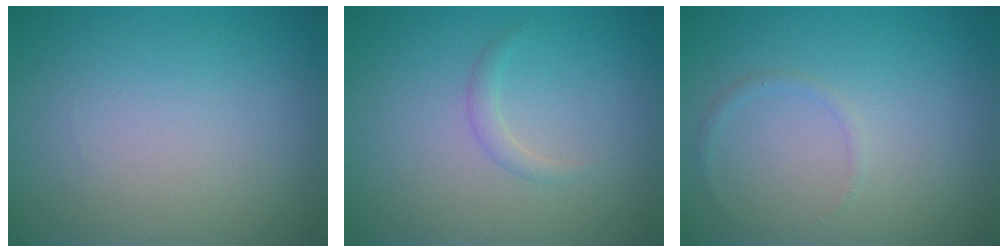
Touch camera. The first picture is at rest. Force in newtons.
{"total": 0.9, "press": 0.9, "slide": 0.1}
{"total": 0.6, "press": 0.6, "slide": 0.0}